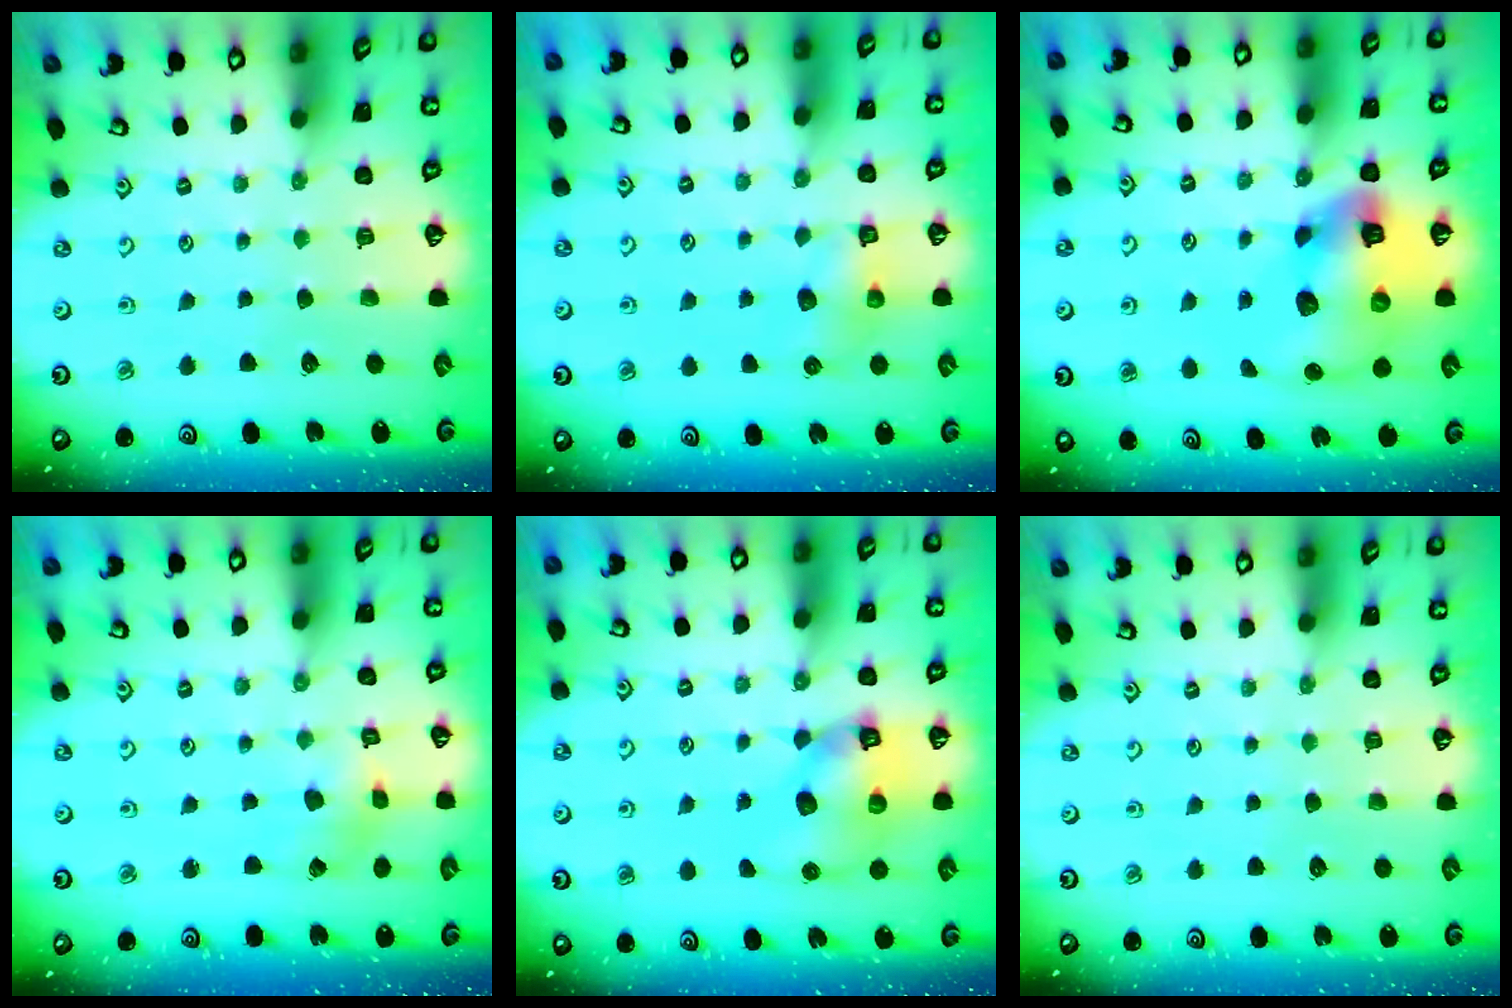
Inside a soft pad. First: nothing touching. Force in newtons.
{"total": 7.4, "press": 7.4, "slide": 0.2}
{"total": 15.9, "press": 15.7, "slide": 2.4}
{"total": 2.8, "press": 2.7, "slide": 0.4}
{"total": 10.0, "press": 9.9, "slide": 1.5}
{"total": 0.0}